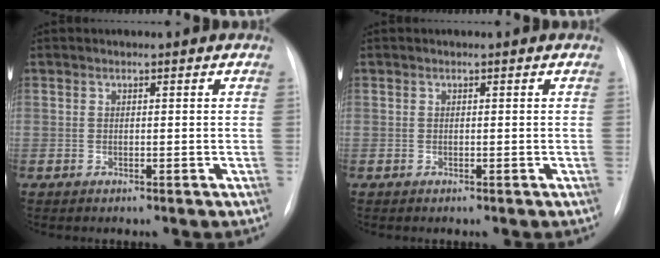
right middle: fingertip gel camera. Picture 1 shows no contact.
{"total": 0.0}